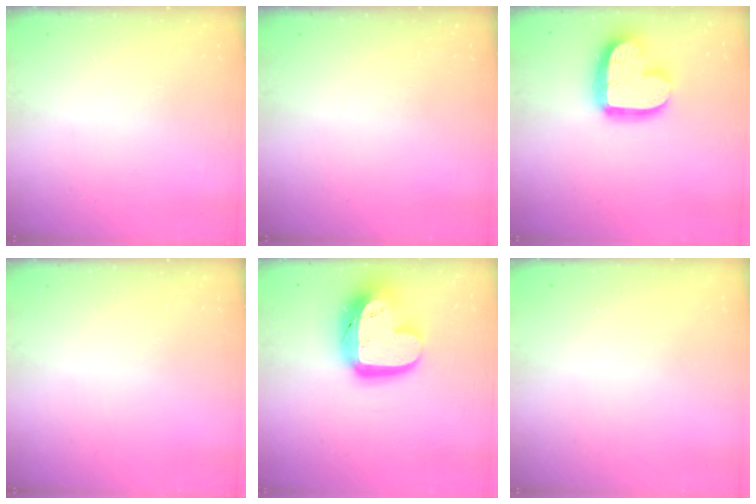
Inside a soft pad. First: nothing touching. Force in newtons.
{"total": 0.0}
{"total": 17.7, "press": 17.6, "slide": 1.3}
{"total": 0.0}
{"total": 19.0, "press": 19.0, "slide": 1.6}
{"total": 0.0}